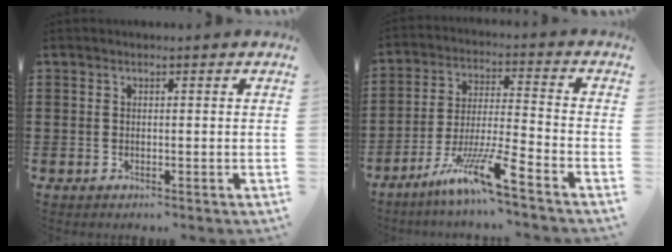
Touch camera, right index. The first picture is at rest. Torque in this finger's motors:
{"motor_torque": [0.46, 0.52, 0.59, 0.21]}